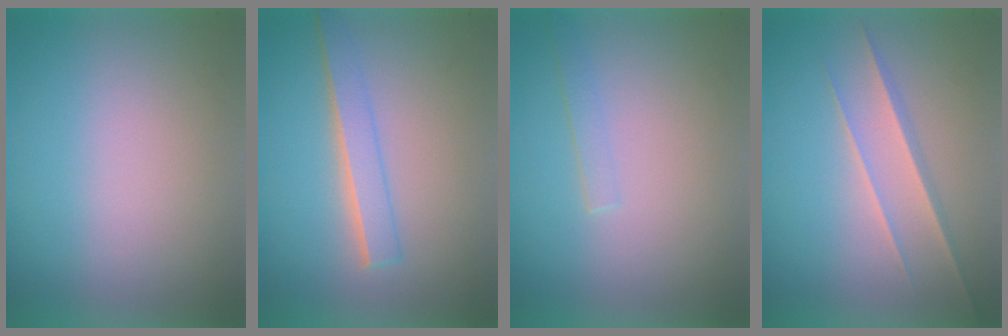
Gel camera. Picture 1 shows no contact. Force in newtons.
{"total": 2.2}
{"total": 1.1}
{"total": 1.5}